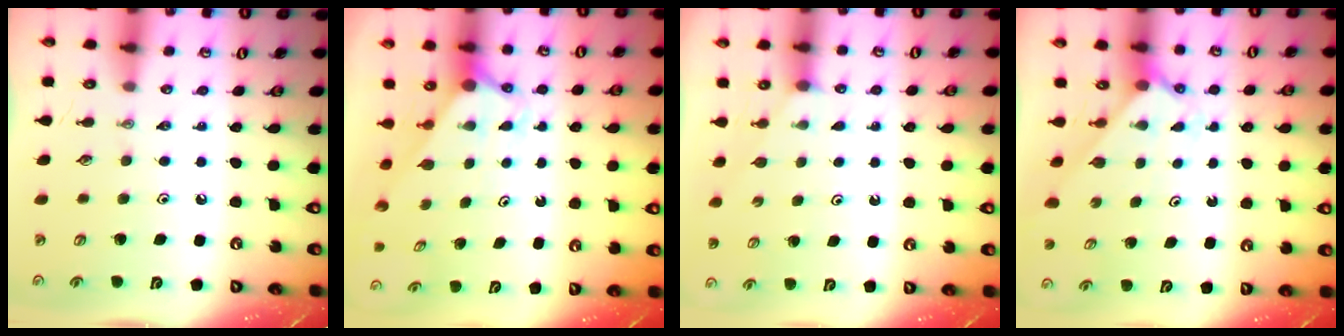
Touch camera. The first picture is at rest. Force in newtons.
{"total": 3.0, "press": 3.0, "slide": 0.0}
{"total": 2.2, "press": 2.2, "slide": 0.3}
{"total": 2.1, "press": 2.1, "slide": 0.2}